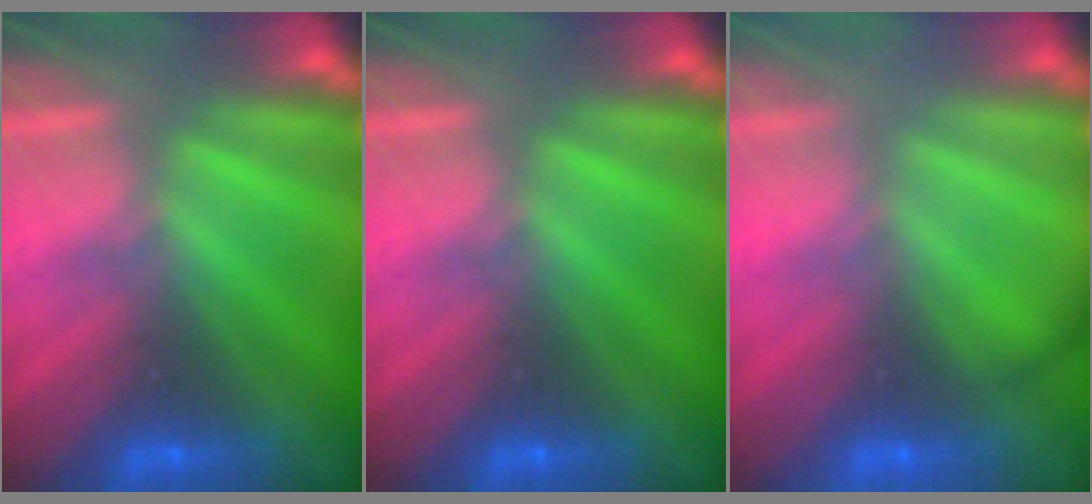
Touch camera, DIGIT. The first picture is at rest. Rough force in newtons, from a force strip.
{"total": 0.0}
{"total": 2.1}